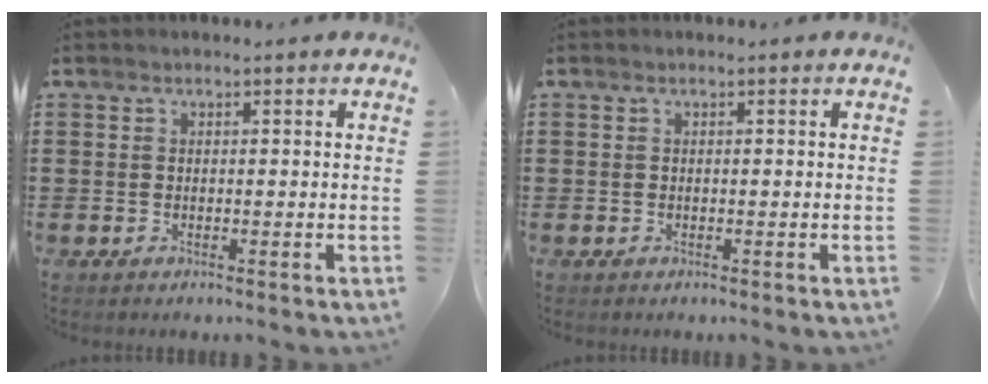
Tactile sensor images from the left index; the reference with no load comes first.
{"total": 0.0}